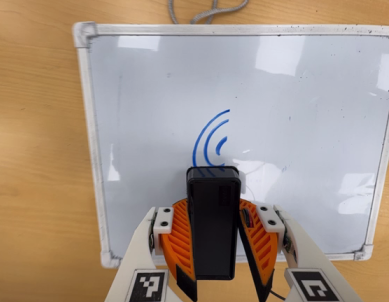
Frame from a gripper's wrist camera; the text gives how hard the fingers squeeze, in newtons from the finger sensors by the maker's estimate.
{"total": 10.0, "left": 9.1, "right": 10.9}